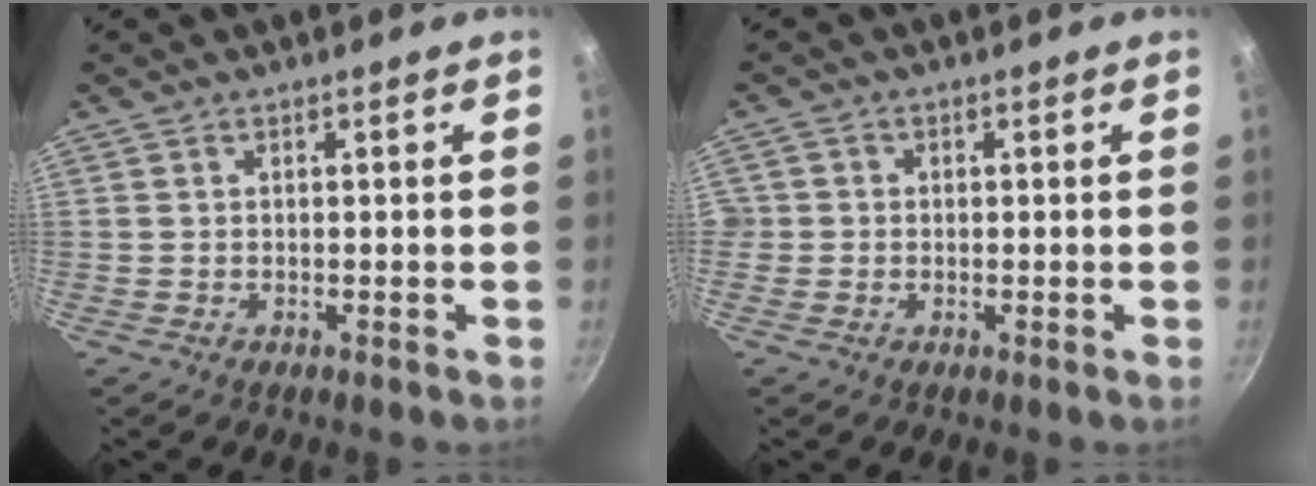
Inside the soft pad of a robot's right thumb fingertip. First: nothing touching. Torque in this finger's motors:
{"motor_torque": [-0.02, -0.01, 0.21, 0.45, 0.06]}